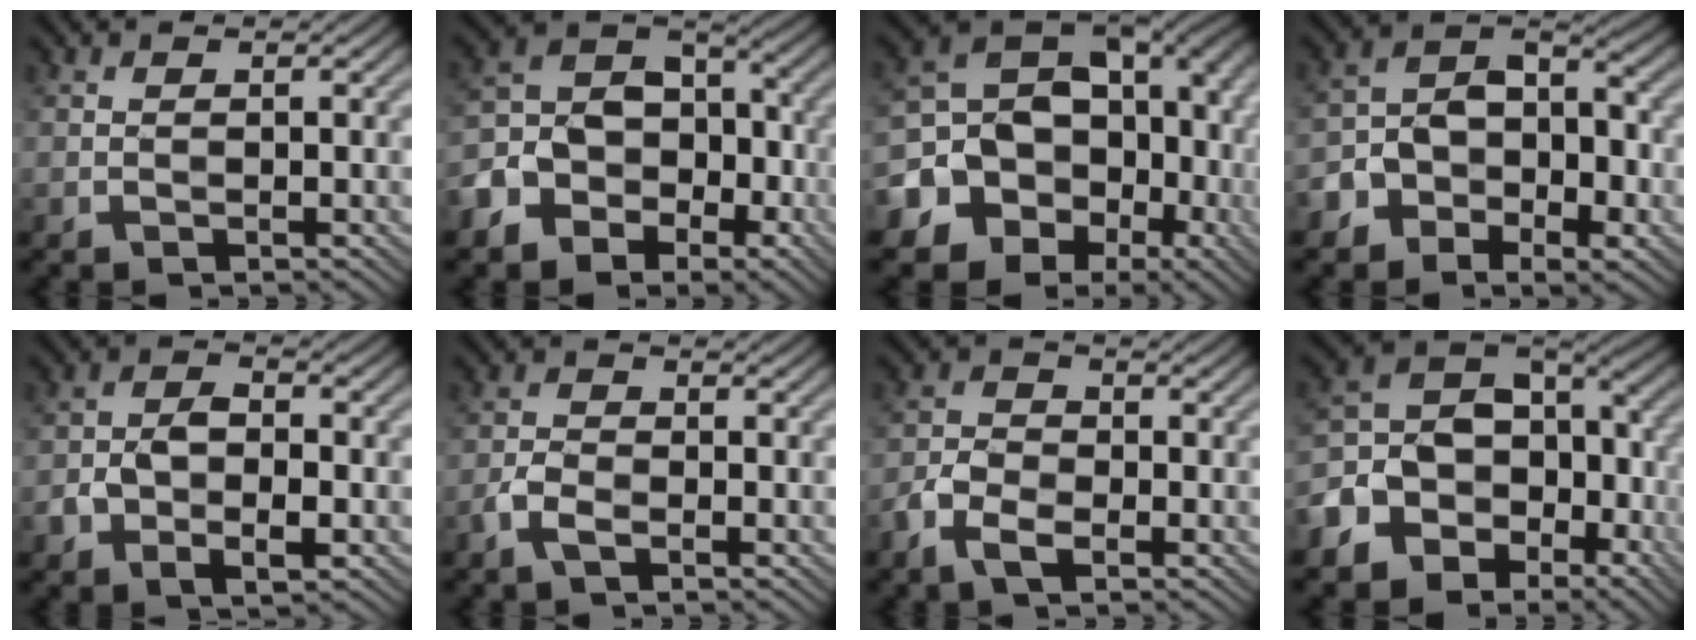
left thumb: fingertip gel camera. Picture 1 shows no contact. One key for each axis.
{"total": 10.2, "fx": -5.2, "fy": 7.5, "fz": 4.6, "tx": -0.103, "ty": -0.011, "tz": -0.107}
{"total": 17.8, "fx": -4.4, "fy": 14.6, "fz": 9.2, "tx": -0.167, "ty": -0.025, "tz": -0.067}
{"total": 9.7, "fx": -5.0, "fy": 6.5, "fz": 5.2, "tx": -0.084, "ty": -0.008, "tz": -0.099}
{"total": 5.2, "fx": -1.8, "fy": 3.0, "fz": 3.8, "tx": -0.067, "ty": -0.003, "tz": -0.030}
{"total": 2.6, "fx": -1.5, "fy": 1.2, "fz": 1.8, "tx": -0.043, "ty": 0.000, "tz": -0.037}
{"total": 4.4, "fx": -2.5, "fy": 2.4, "fz": 2.8, "tx": -0.062, "ty": -0.003, "tz": -0.057}
{"total": 13.1, "fx": -5.7, "fy": 9.8, "fz": 6.6, "tx": -0.162, "ty": -0.021, "tz": -0.098}